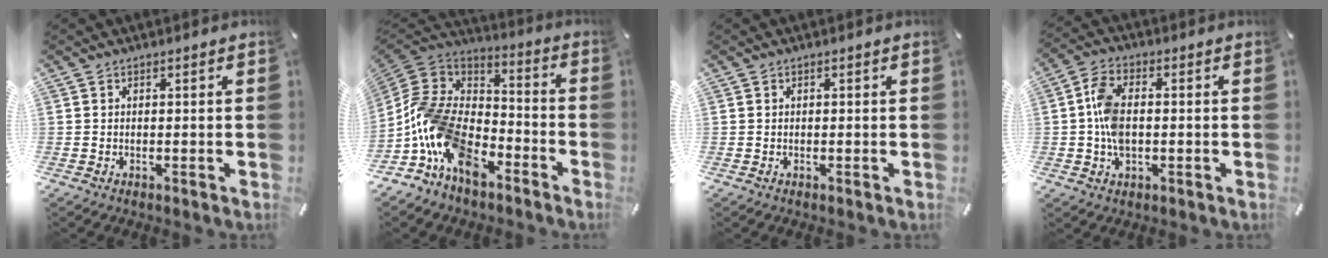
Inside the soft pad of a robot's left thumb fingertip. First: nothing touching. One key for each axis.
{"total": 17.2, "fx": -9.9, "fy": 10.6, "fz": 9.2, "tx": -0.202, "ty": 0.043, "tz": -0.183}
{"total": 0.0}
{"total": 7.5, "fx": -0.3, "fy": 4.5, "fz": 6.0, "tx": -0.135, "ty": 0.003, "tz": -0.008}